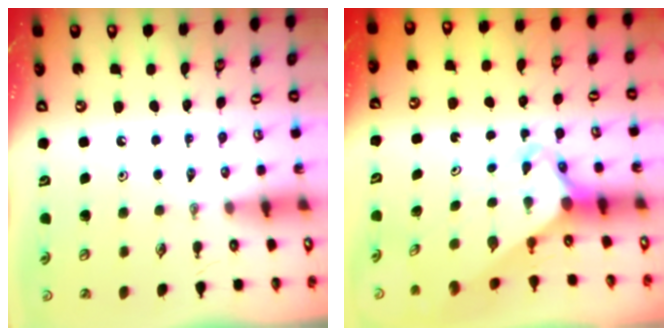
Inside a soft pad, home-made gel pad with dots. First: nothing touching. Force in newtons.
{"total": 3.2, "press": 3.2, "slide": 0.3}